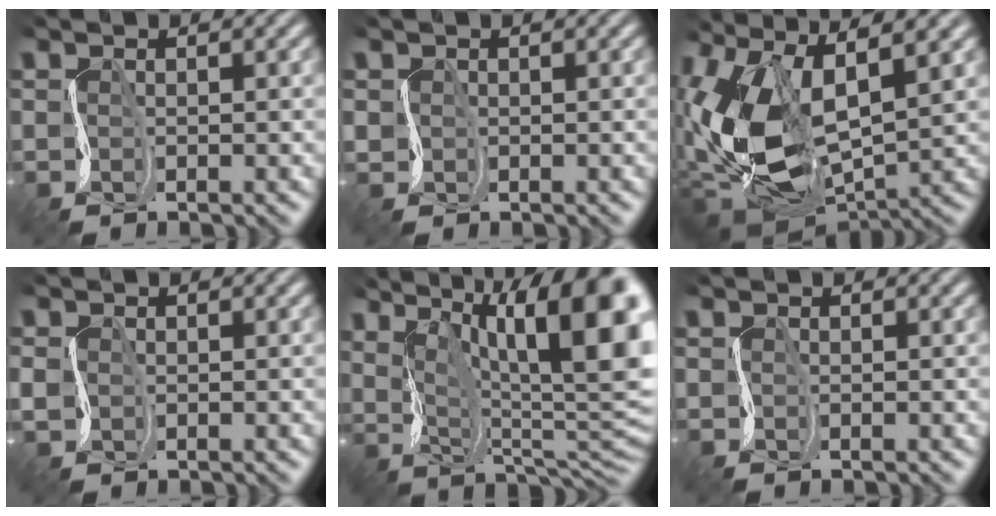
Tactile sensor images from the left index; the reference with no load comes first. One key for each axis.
{"total": 0.5, "fx": -0.1, "fy": 0.4, "fz": -0.4, "tx": 0.000, "ty": 0.002, "tz": 0.001}
{"total": 13.7, "fx": 1.3, "fy": 7.5, "fz": 11.4, "tx": -0.262, "ty": -0.012, "tz": 0.024}
{"total": 0.8, "fx": -0.4, "fy": 0.7, "fz": 0.0, "tx": -0.012, "ty": 0.000, "tz": -0.005}
{"total": 16.0, "fx": 5.1, "fy": 5.8, "fz": 14.0, "tx": -0.199, "ty": 0.022, "tz": 0.088}
{"total": 0.0}